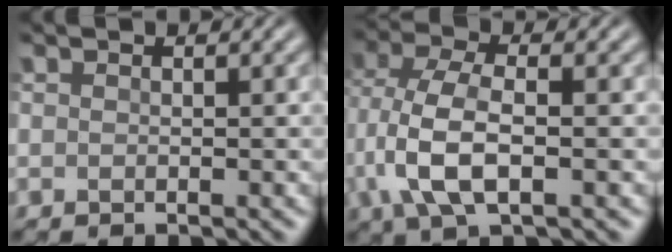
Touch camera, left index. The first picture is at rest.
{"total": 6.8, "force": [-1.1, 3.2, 5.9], "torque": [-0.134, 0.009, -0.026]}